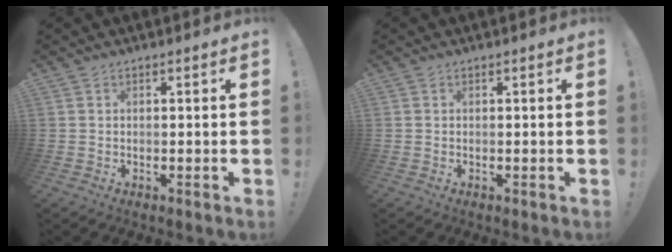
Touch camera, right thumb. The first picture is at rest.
{"total": 0.0}